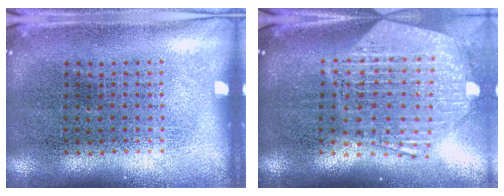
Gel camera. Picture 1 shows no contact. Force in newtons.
{"total": 2.8, "press": 2.2, "slide": 1.7}